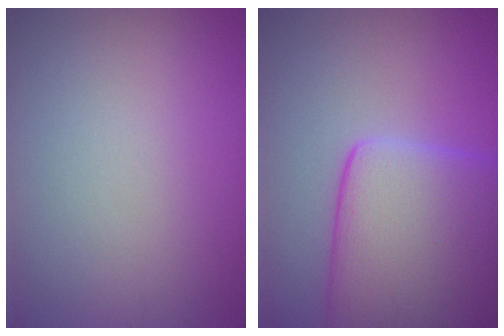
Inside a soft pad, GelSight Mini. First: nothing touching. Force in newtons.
{"total": 12.0, "press": 11.9, "slide": 0.5}